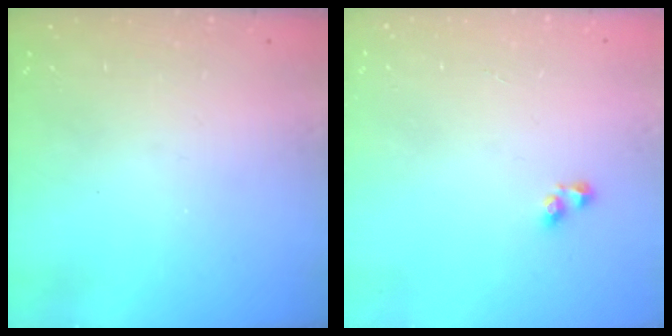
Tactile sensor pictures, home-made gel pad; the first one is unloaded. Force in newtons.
{"total": 2.6, "press": 2.6, "slide": 0.2}